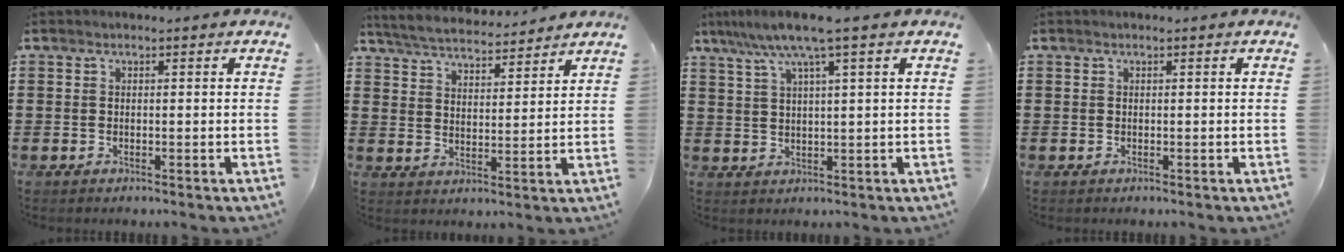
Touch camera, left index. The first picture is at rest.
{"total": 4.9, "force": [4.8, 0.4, 0.9], "torque": [-0.040, -0.025, 0.082]}
{"total": 6.7, "force": [3.8, 0.1, 5.5], "torque": [-0.114, -0.001, 0.064]}
{"total": 0.0}